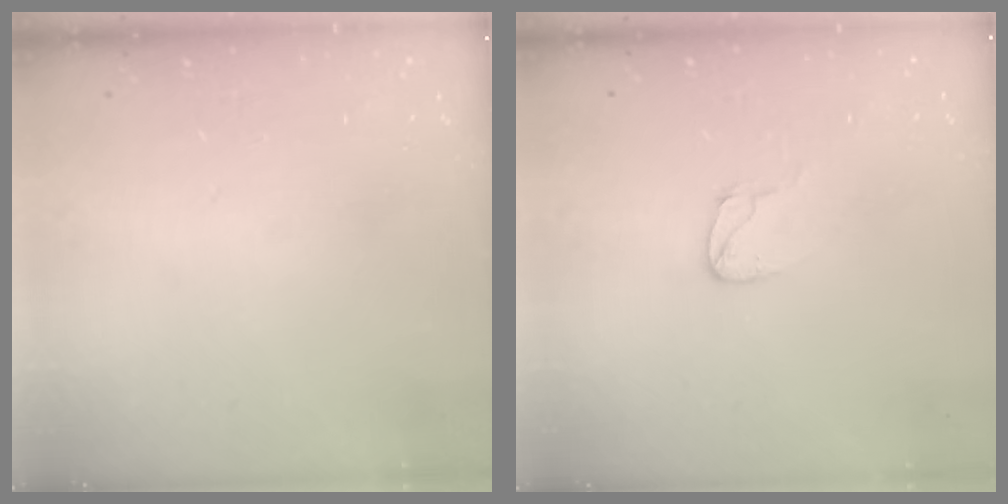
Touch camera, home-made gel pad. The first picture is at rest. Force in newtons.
{"total": 5.6, "press": 5.6, "slide": 0.5}